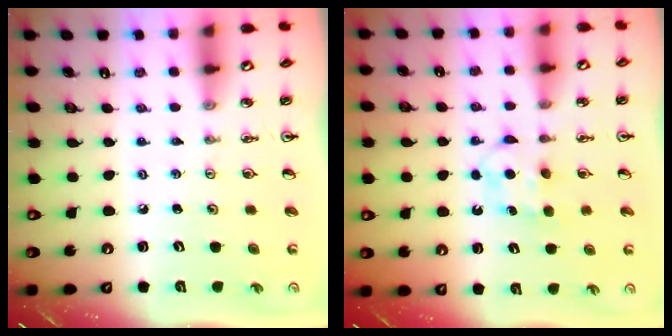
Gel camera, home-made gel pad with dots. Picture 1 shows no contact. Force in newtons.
{"total": 5.3, "press": 5.3, "slide": 0.7}